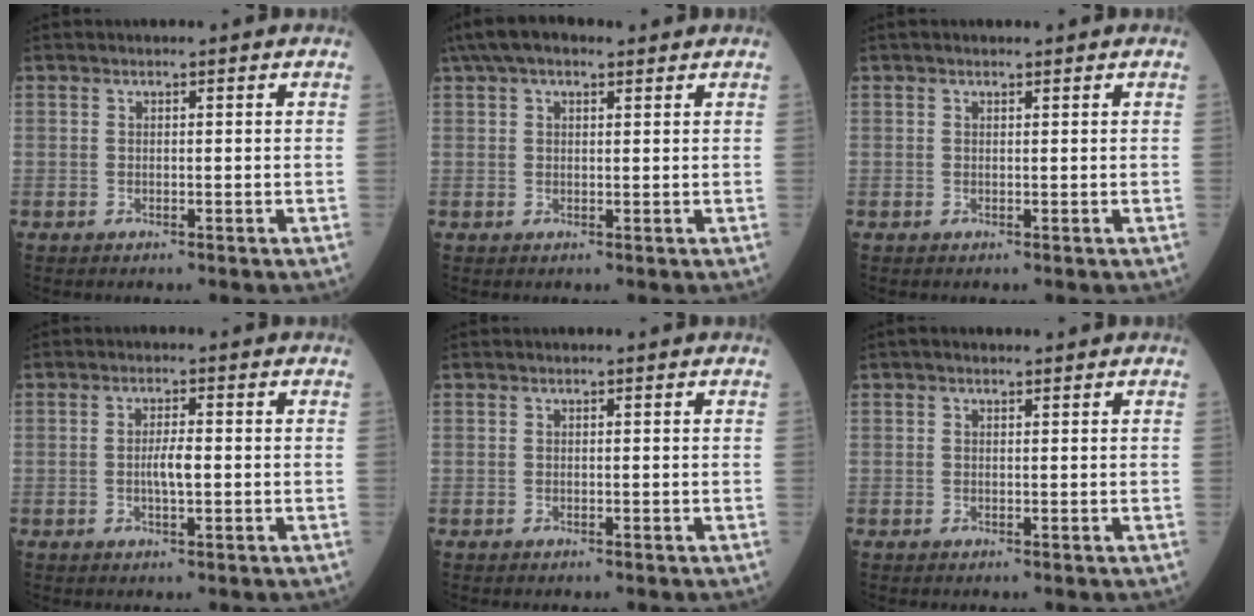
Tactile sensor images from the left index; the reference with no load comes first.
{"total": 6.4, "force": [4.3, 2.5, 4.0], "torque": [-0.083, 0.037, 0.074]}
{"total": 1.1, "force": [0.9, 0.3, 0.7], "torque": [-0.013, 0.012, 0.011]}
{"total": 2.8, "force": [-0.5, 0.6, 2.7], "torque": [-0.053, -0.003, -0.010]}
{"total": 0.0}
{"total": 0.9, "force": [0.6, 0.5, 0.6], "torque": [-0.017, 0.009, 0.006]}